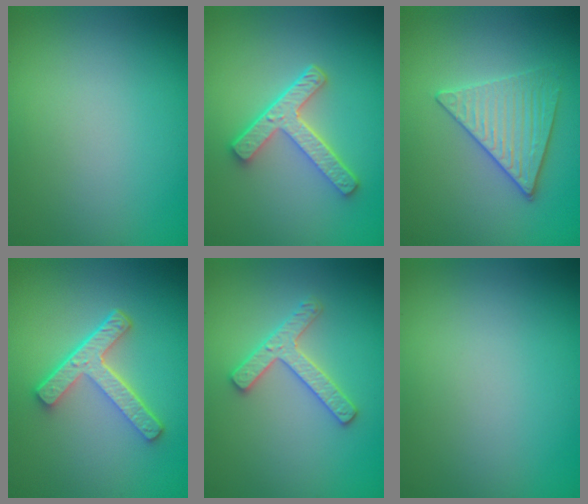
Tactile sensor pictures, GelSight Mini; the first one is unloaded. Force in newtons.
{"total": 4.5, "press": 3.5, "slide": 2.8}
{"total": 3.8, "press": 3.5, "slide": 1.5}
{"total": 4.6, "press": 3.3, "slide": 3.1}
{"total": 2.7, "press": 2.6, "slide": 0.5}
{"total": 0.0}